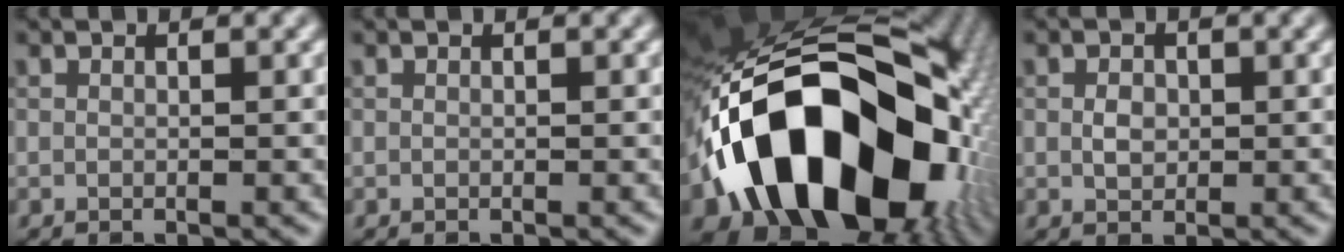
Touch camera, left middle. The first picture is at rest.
{"total": 0.0}
{"total": 20.8, "force": [-5.0, 14.2, 14.4], "torque": [-0.267, -0.013, -0.072]}
{"total": 1.5, "force": [0.1, 1.2, 1.0], "torque": [-0.020, -0.001, 0.000]}